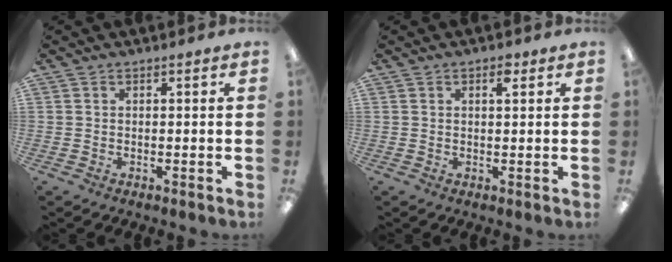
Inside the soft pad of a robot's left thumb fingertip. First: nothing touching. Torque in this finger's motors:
{"motor_torque": [-0.11, -0.04, -0.36, 0.01, 0.00]}